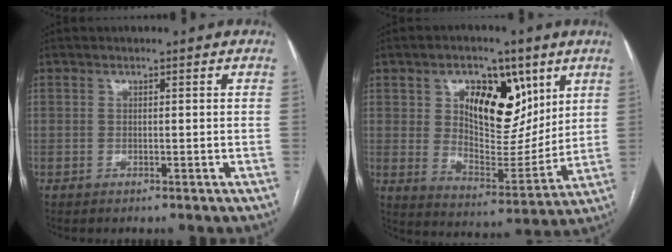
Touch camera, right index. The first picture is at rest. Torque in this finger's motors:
{"motor_torque": [0.73, 0.60, 0.58, 0.10]}